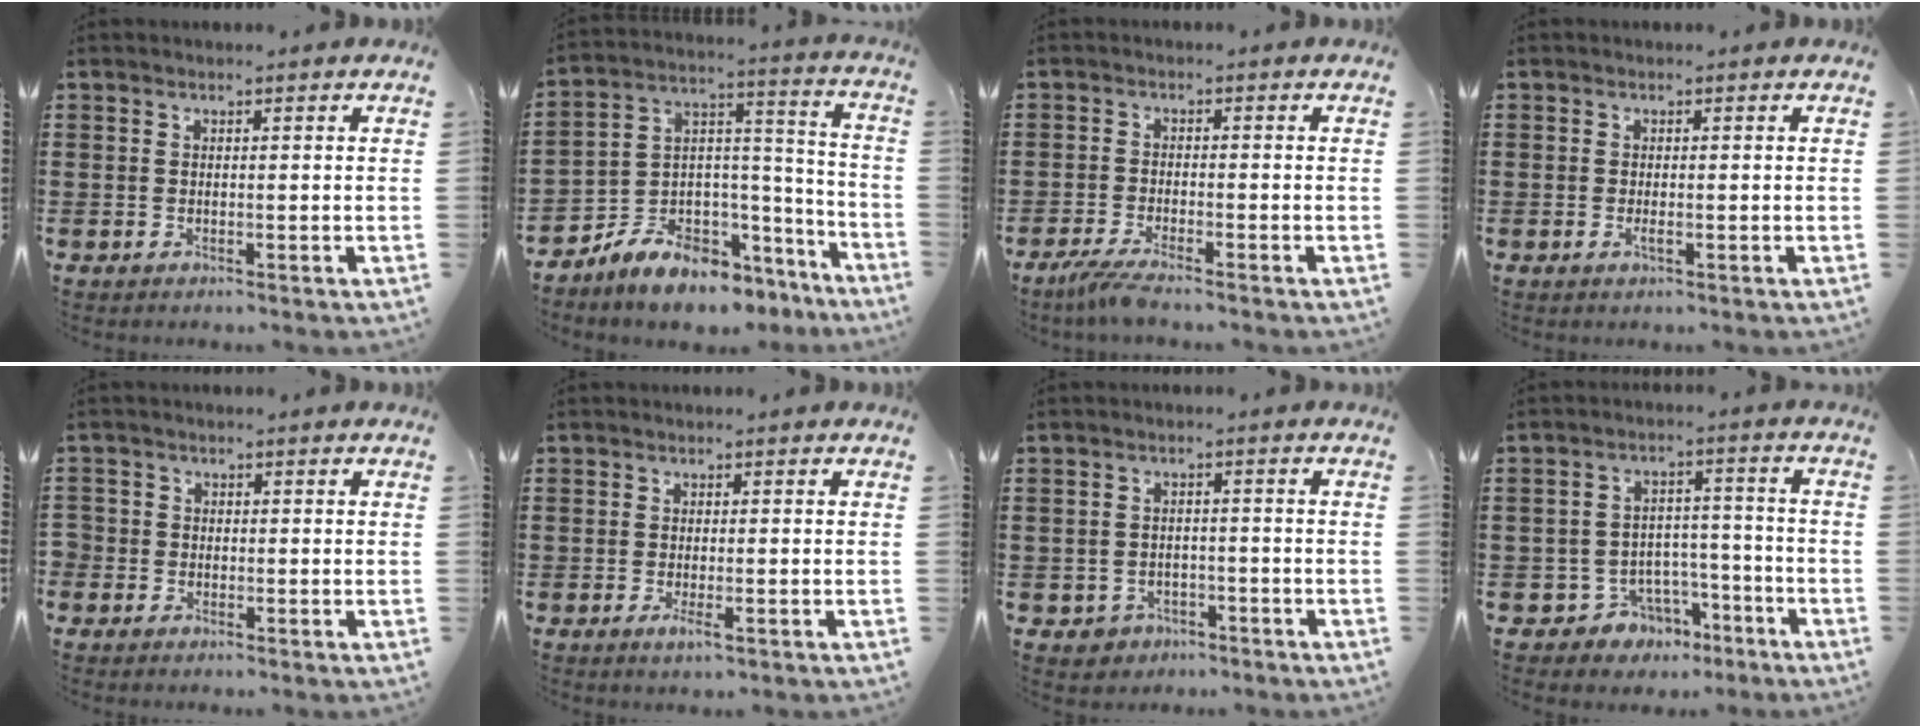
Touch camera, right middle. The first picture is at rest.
{"total": 7.9, "force": [-6.8, 3.5, 1.7], "torque": [-0.049, 0.010, -0.133]}
{"total": 3.0, "force": [-2.5, -0.1, 1.7], "torque": [-0.045, -0.012, -0.049]}
{"total": 0.9, "force": [-0.3, 0.2, 0.8], "torque": [-0.016, -0.004, -0.004]}
{"total": 1.4, "force": [-0.5, 1.3, 0.1], "torque": [-0.006, 0.003, -0.013]}
{"total": 1.7, "force": [-0.6, 0.4, 1.6], "torque": [-0.027, -0.003, -0.009]}
{"total": 2.3, "force": [-1.9, 1.3, 0.0], "torque": [-0.010, 0.002, -0.043]}
{"total": 4.9, "force": [-3.6, 3.2, 0.7], "torque": [-0.031, 0.016, -0.071]}